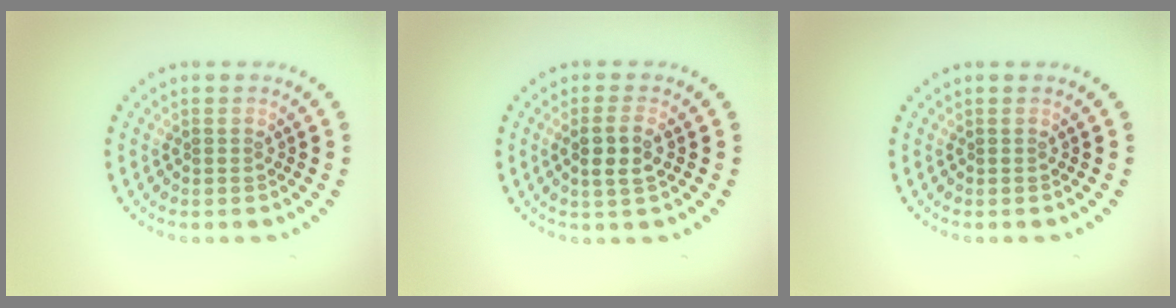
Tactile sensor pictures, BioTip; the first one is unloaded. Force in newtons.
{"total": 2.5, "press": 2.2, "slide": 1.1}
{"total": 0.0}